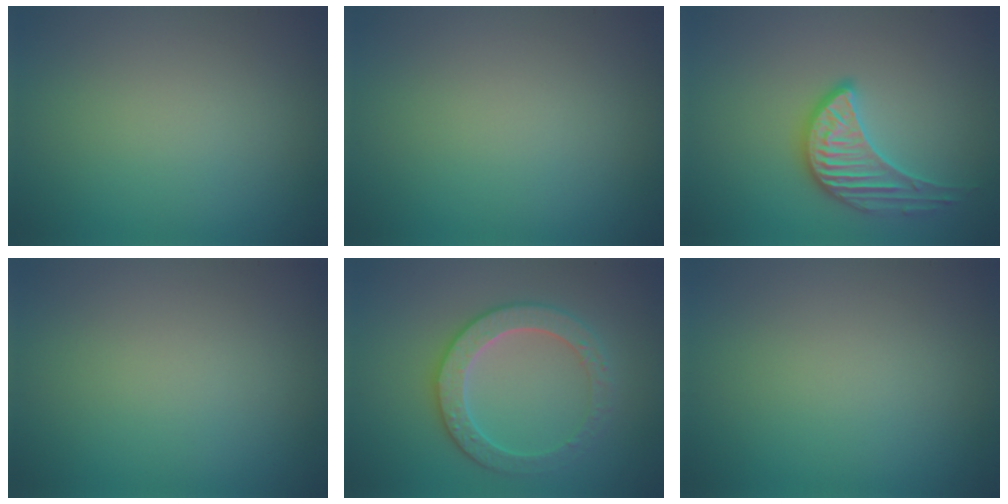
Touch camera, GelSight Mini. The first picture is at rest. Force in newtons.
{"total": 0.0}
{"total": 3.3, "press": 3.1, "slide": 1.2}
{"total": 0.0}
{"total": 3.8, "press": 3.6, "slide": 1.2}
{"total": 0.0}